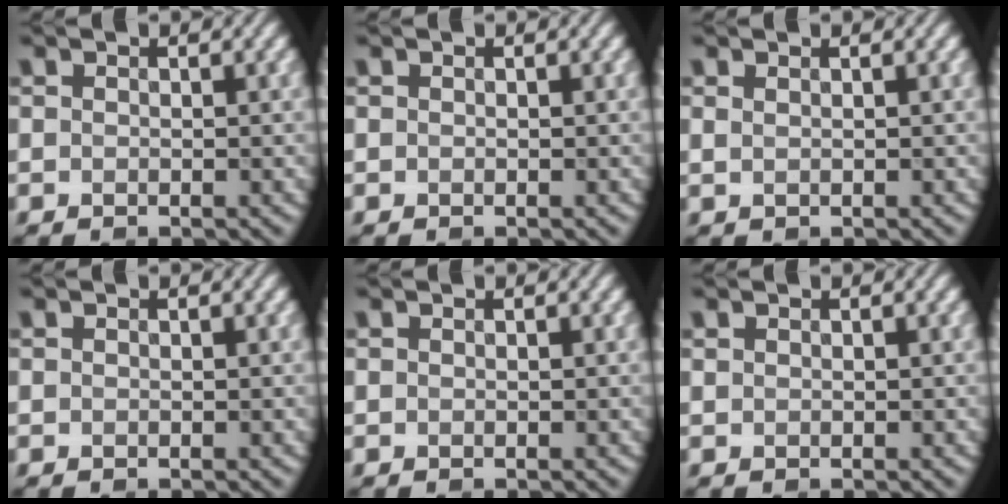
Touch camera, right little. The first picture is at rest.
{"total": 0.0}
{"total": 0.8, "force": [0.5, 0.3, 0.5], "torque": [-0.009, -0.002, 0.005]}
{"total": 0.0}
{"total": 0.0}
{"total": 0.0}